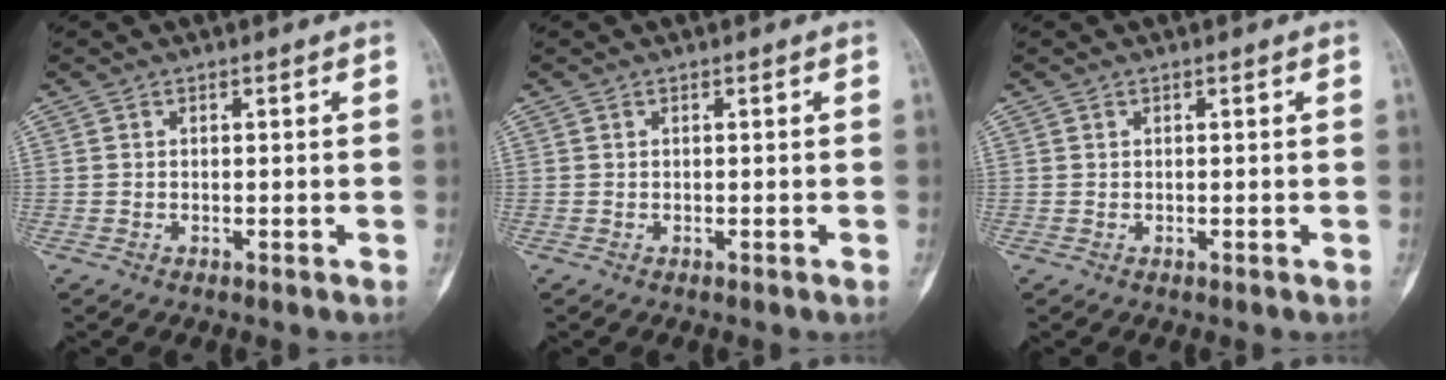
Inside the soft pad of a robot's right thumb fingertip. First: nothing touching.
{"total": 0.0}
{"total": 0.0}